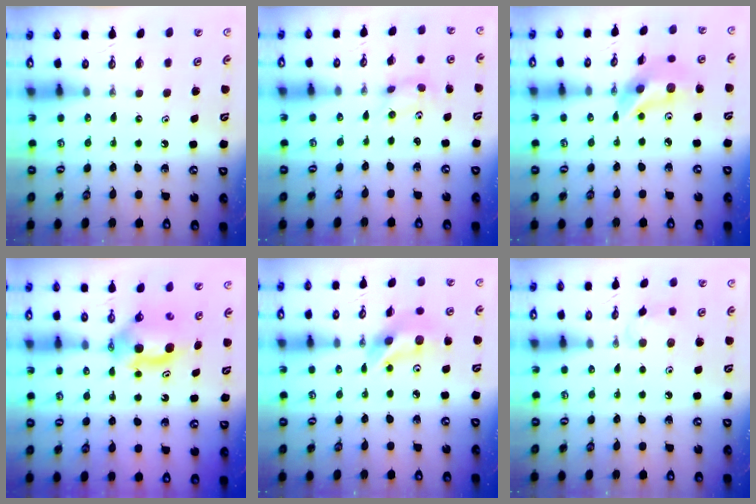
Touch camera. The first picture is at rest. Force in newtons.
{"total": 3.4, "press": 3.1, "slide": 1.4}
{"total": 12.5, "press": 12.0, "slide": 3.2}
{"total": 6.7, "press": 5.7, "slide": 3.5}
{"total": 11.4, "press": 10.9, "slide": 3.3}
{"total": 6.7, "press": 6.6, "slide": 0.8}